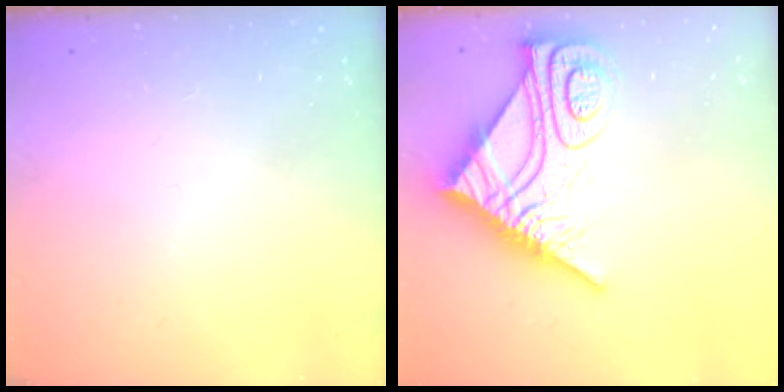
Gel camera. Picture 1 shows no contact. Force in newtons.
{"total": 15.3, "press": 15.3, "slide": 1.3}